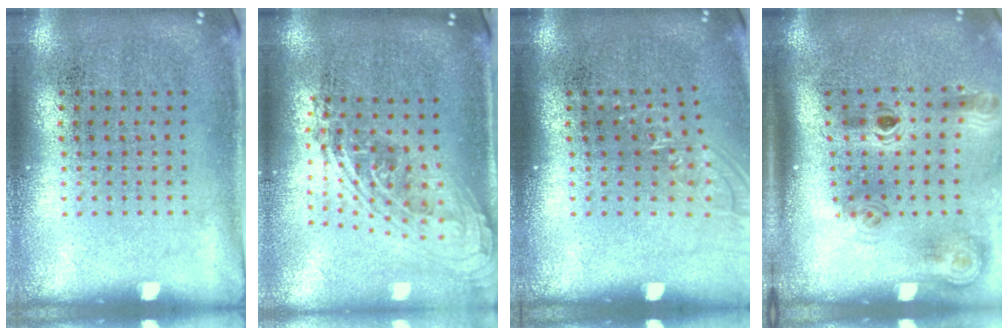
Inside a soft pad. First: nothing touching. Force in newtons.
{"total": 2.1, "press": 1.6, "slide": 1.4}
{"total": 1.1, "press": 0.9, "slide": 0.6}
{"total": 2.1, "press": 1.4, "slide": 1.6}